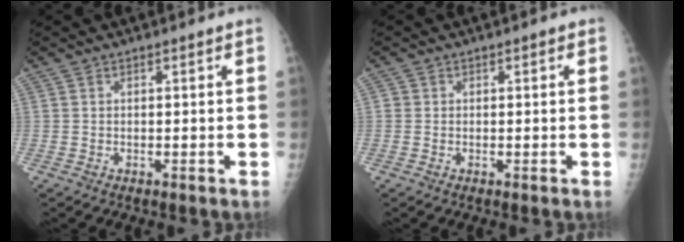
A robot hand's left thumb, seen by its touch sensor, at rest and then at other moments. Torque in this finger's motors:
{"motor_torque": [-0.23, 0.08, -0.08, -0.04, 0.02]}